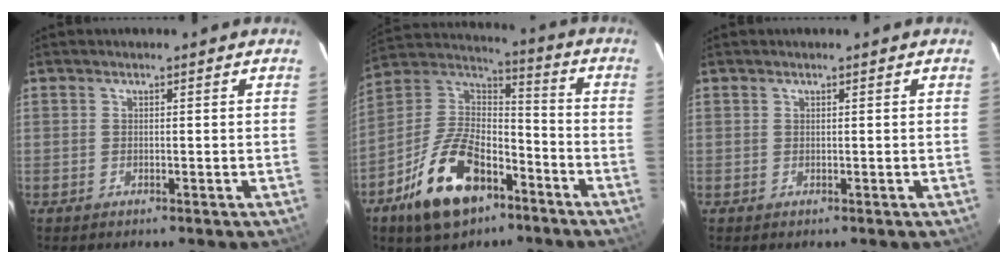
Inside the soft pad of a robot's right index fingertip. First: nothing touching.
{"total": 19.2, "force": [-10.2, 10.4, 12.5], "torque": [-0.266, 0.012, -0.174]}
{"total": 0.0}